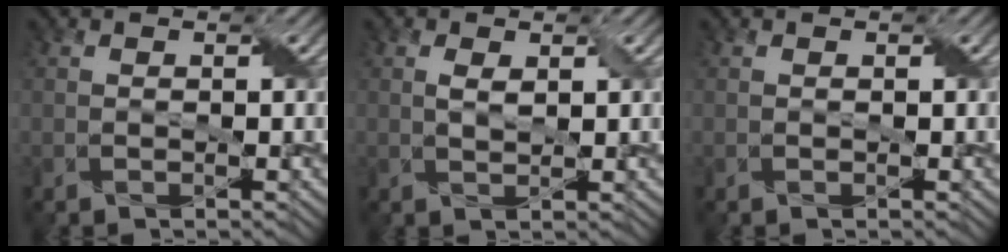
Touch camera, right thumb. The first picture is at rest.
{"total": 1.7, "force": [0.5, 0.8, 1.4], "torque": [-0.034, -0.001, 0.011]}
{"total": 0.0}